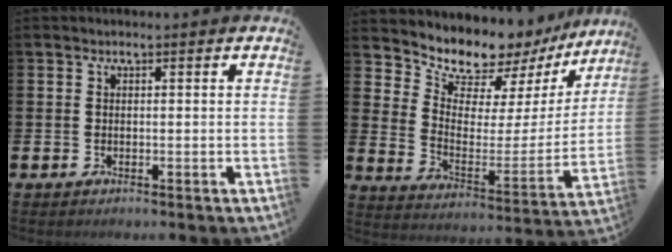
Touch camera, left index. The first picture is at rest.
{"total": 10.0, "force": [9.0, 3.8, 2.0], "torque": [-0.082, -0.070, 0.159]}